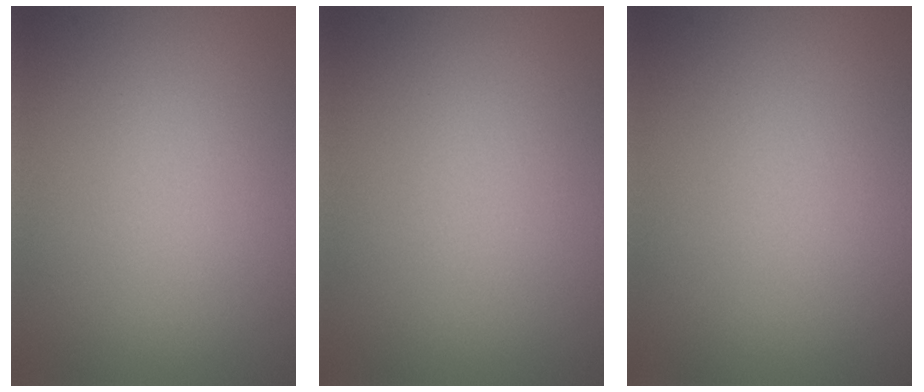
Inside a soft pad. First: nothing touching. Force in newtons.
{"total": 0.0}
{"total": 0.0}